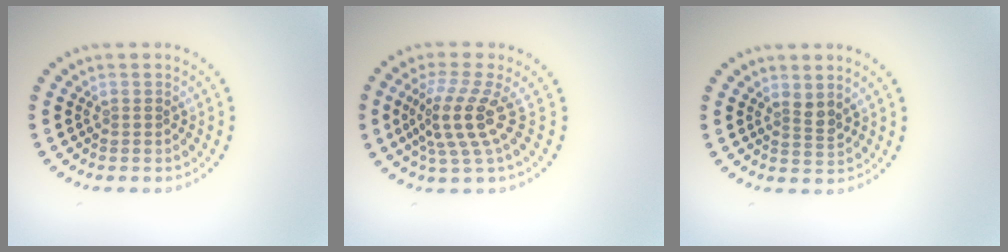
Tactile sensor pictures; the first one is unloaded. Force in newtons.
{"total": 3.9, "press": 2.8, "slide": 2.8}
{"total": 1.4, "press": 1.1, "slide": 1.0}